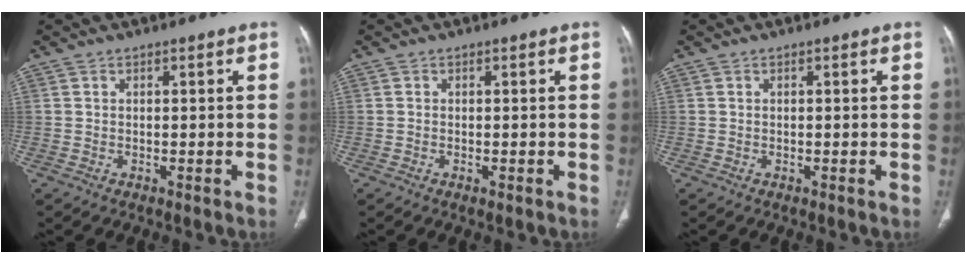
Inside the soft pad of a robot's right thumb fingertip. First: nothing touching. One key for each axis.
{"total": 0.8, "fx": -0.4, "fy": 0.3, "fz": 0.6, "tx": -0.012, "ty": -0.002, "tz": -0.003}
{"total": 0.0}